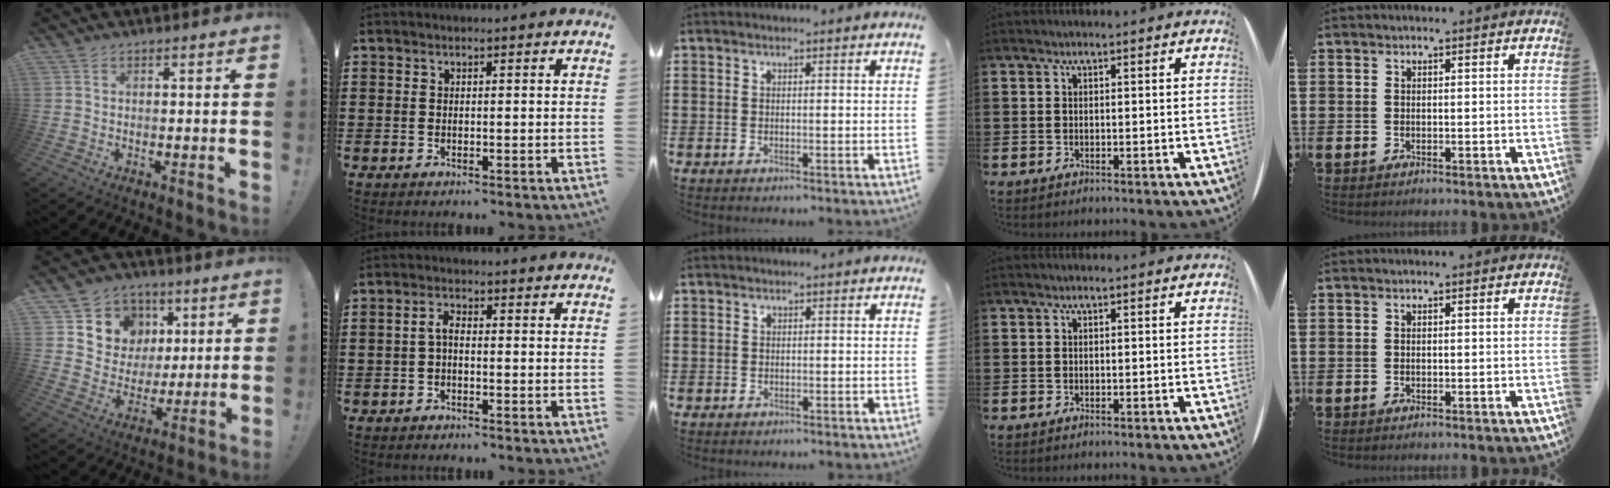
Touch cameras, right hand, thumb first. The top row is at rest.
{"thumb": {"total": 10.7, "force": [4.0, 9.7, 1.8], "torque": [-0.030, -0.023, 0.097]}, "index": {"total": 2.1, "force": [-0.7, 0.8, 1.8], "torque": [-0.043, 0.002, -0.017]}, "middle": {"total": 0.7, "force": [-0.6, 0.3, 0.0], "torque": [0.000, 0.002, -0.013]}}